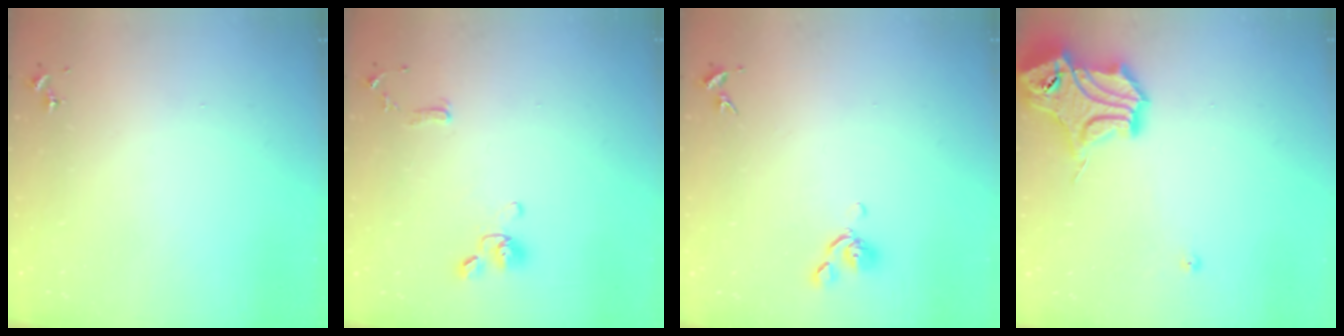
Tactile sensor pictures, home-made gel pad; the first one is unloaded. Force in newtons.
{"total": 10.8, "press": 10.6, "slide": 1.9}
{"total": 6.8, "press": 6.7, "slide": 0.9}
{"total": 18.1, "press": 17.9, "slide": 2.0}